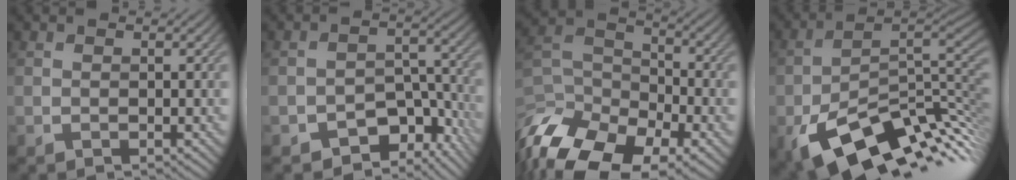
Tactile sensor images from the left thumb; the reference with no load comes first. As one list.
[{"total": 8.0, "force": [-5.3, 4.4, 4.1], "torque": [-0.052, -0.012, -0.086]}, {"total": 15.0, "force": [-10.0, 8.1, 7.8], "torque": [-0.204, -0.034, -0.158]}, {"total": 15.3, "force": [-6.8, 7.3, 11.6], "torque": [-0.208, -0.032, -0.106]}]